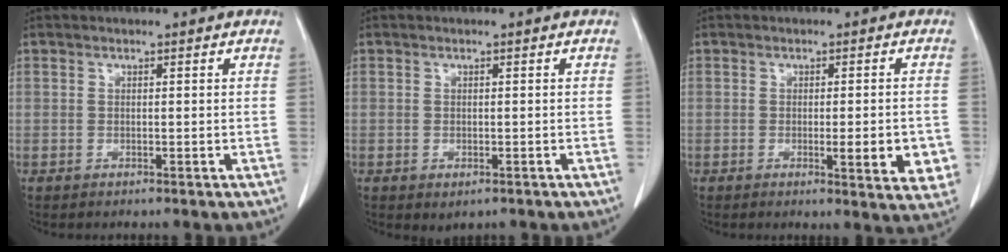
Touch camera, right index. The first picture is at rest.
{"total": 1.5, "force": [-0.8, 0.9, 0.9], "torque": [-0.014, -0.002, -0.001]}
{"total": 7.0, "force": [-1.6, 1.5, 6.6], "torque": [-0.074, -0.010, -0.019]}